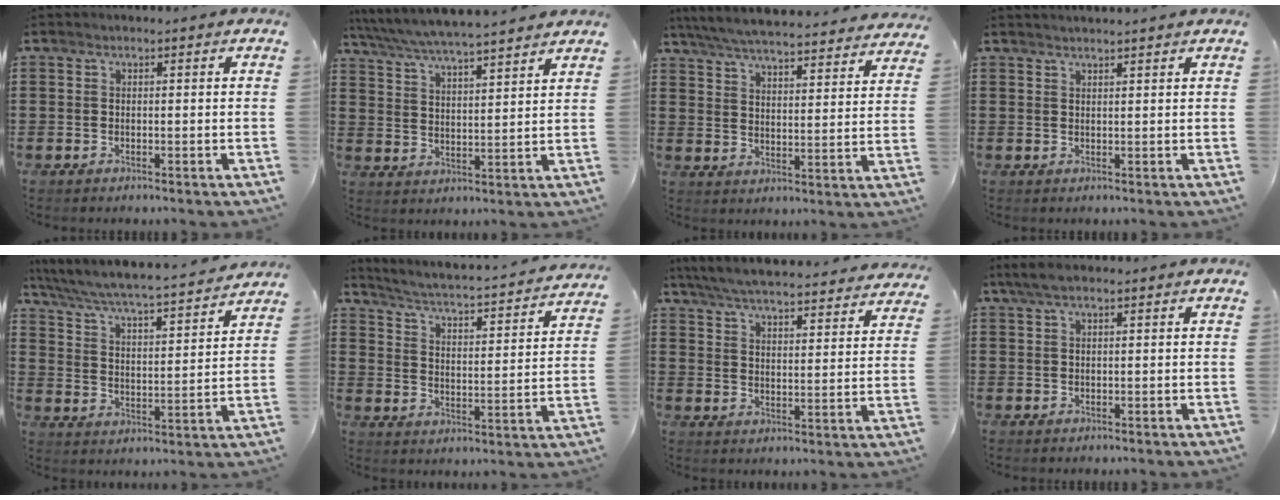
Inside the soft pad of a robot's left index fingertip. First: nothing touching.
{"total": 5.4, "force": [5.1, -0.2, 1.6], "torque": [-0.053, -0.031, 0.087]}
{"total": 5.9, "force": [5.7, -0.2, 1.7], "torque": [-0.059, -0.041, 0.097]}
{"total": 1.1, "force": [1.1, -0.1, 0.2], "torque": [-0.005, -0.001, 0.021]}
{"total": 4.7, "force": [4.3, 0.0, 1.7], "torque": [-0.057, -0.039, 0.062]}
{"total": 2.7, "force": [2.5, -0.3, 1.1], "torque": [-0.041, -0.034, 0.030]}
{"total": 5.8, "force": [5.6, -0.3, 1.6], "torque": [-0.058, -0.042, 0.095]}
{"total": 2.7, "force": [1.5, 0.6, 2.2], "torque": [-0.044, 0.004, 0.026]}